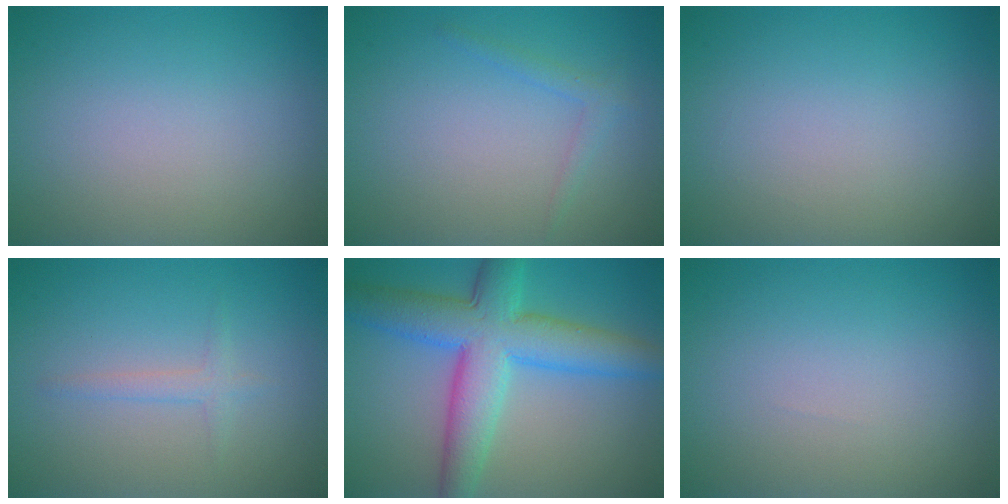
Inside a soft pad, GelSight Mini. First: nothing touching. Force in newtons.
{"total": 1.3, "press": 1.2, "slide": 0.1}
{"total": 0.0}
{"total": 1.2, "press": 1.2, "slide": 0.1}
{"total": 8.6, "press": 8.6, "slide": 0.1}
{"total": 0.0}